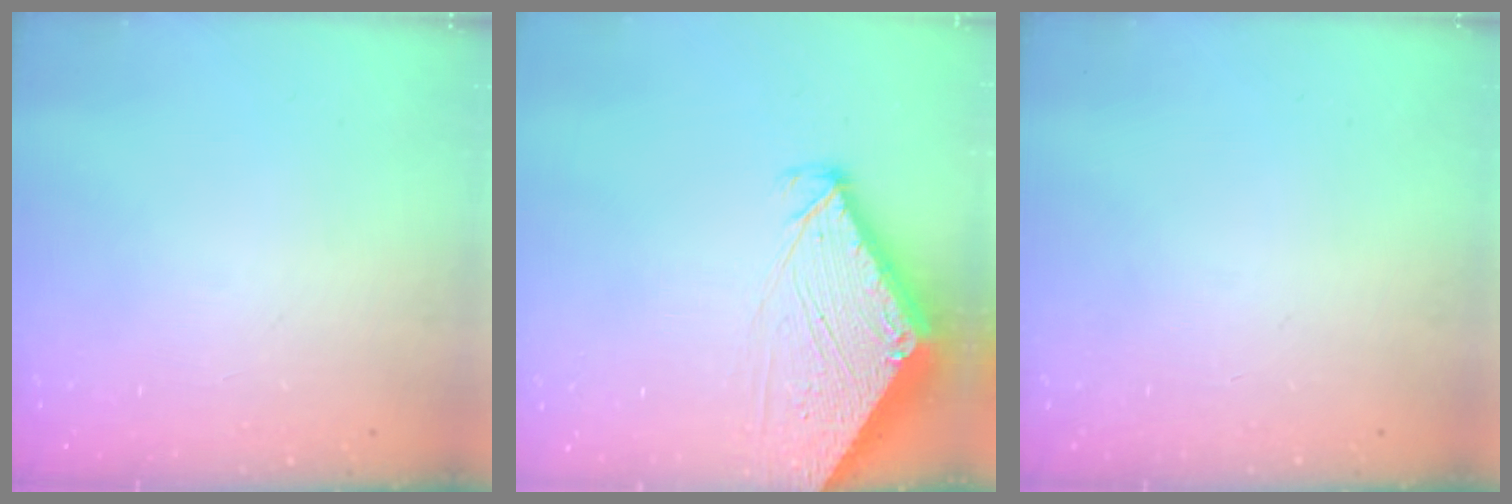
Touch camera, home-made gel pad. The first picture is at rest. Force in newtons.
{"total": 4.2, "press": 4.2, "slide": 0.4}
{"total": 0.0}